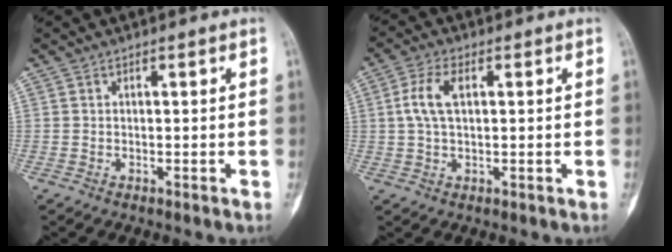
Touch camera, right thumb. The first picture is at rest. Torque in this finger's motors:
{"motor_torque": [0.35, 0.33, 0.31, -0.28, 0.02]}